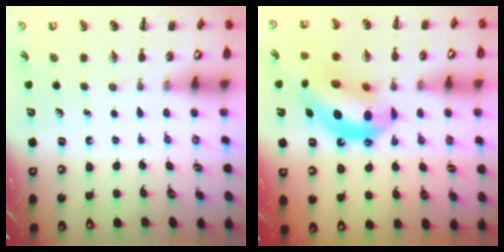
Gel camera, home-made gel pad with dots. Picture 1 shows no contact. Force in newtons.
{"total": 16.5, "press": 15.9, "slide": 4.6}